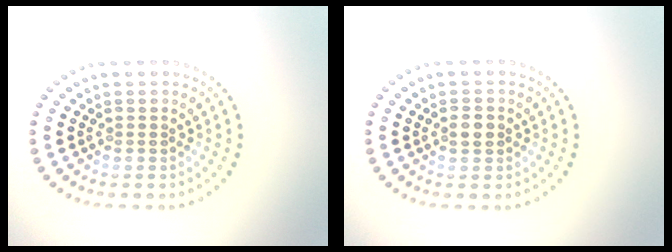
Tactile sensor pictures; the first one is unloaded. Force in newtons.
{"total": 1.6, "press": 1.6, "slide": 0.2}